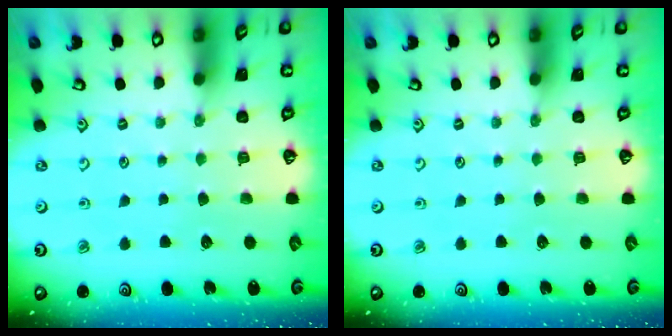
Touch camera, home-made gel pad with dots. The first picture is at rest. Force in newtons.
{"total": 0.0}